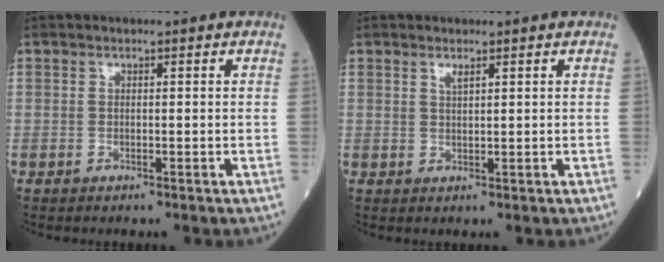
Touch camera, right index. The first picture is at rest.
{"total": 1.2, "force": [0.8, 0.1, 0.8], "torque": [-0.018, -0.004, 0.016]}